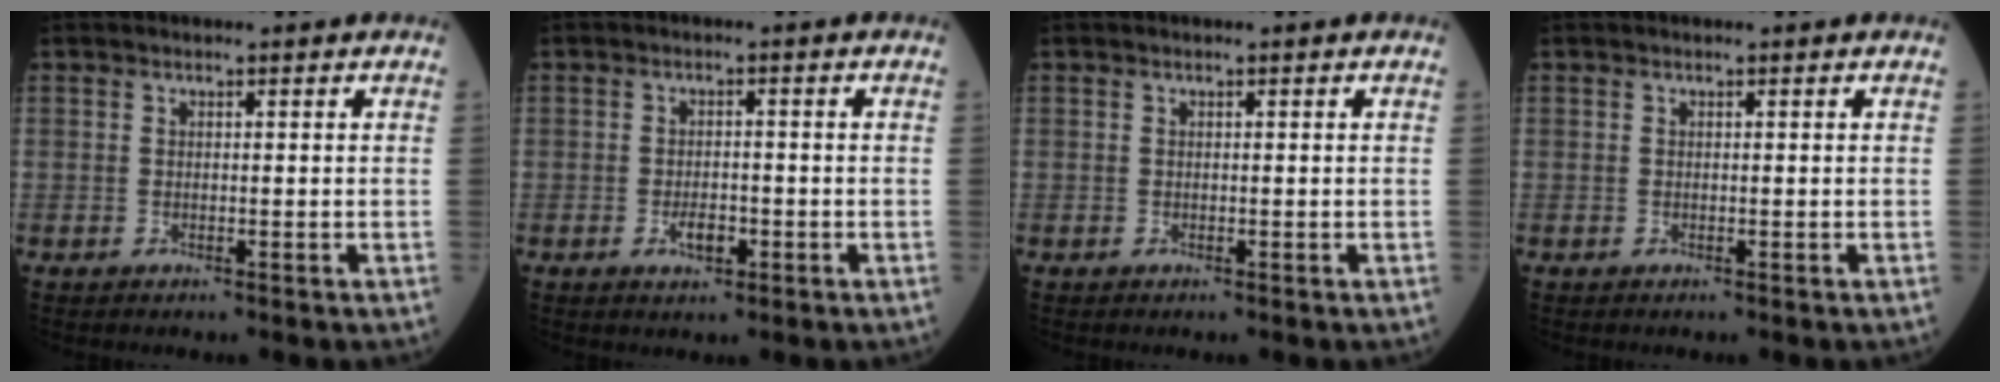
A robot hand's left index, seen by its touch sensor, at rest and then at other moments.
{"total": 2.7, "force": [-1.3, 1.2, 2.0], "torque": [-0.036, 0.001, -0.019]}
{"total": 0.0}
{"total": 0.0}